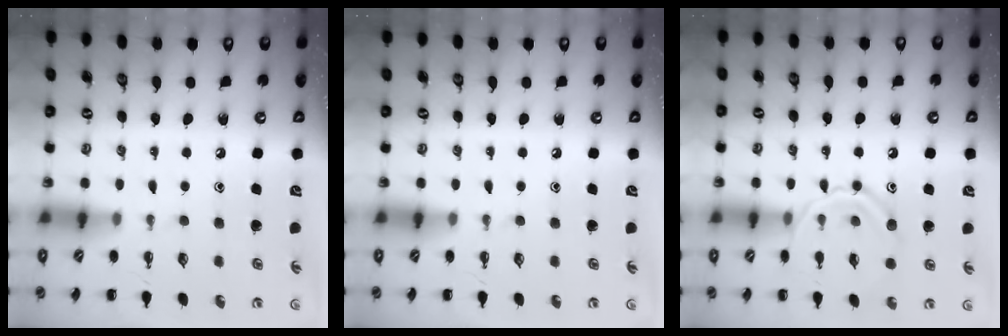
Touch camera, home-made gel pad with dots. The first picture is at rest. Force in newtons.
{"total": 0.0}
{"total": 11.0, "press": 11.0, "slide": 0.5}